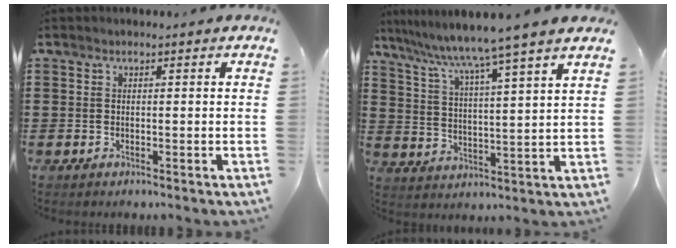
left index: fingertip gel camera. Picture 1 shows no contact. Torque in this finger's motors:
{"motor_torque": [1.75, -0.38, 1.05, 0.21]}